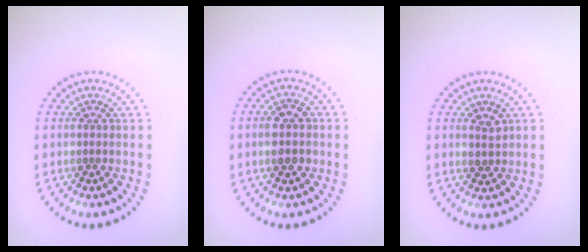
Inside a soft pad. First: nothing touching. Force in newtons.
{"total": 2.6, "press": 2.6, "slide": 0.3}
{"total": 1.5, "press": 1.4, "slide": 0.6}